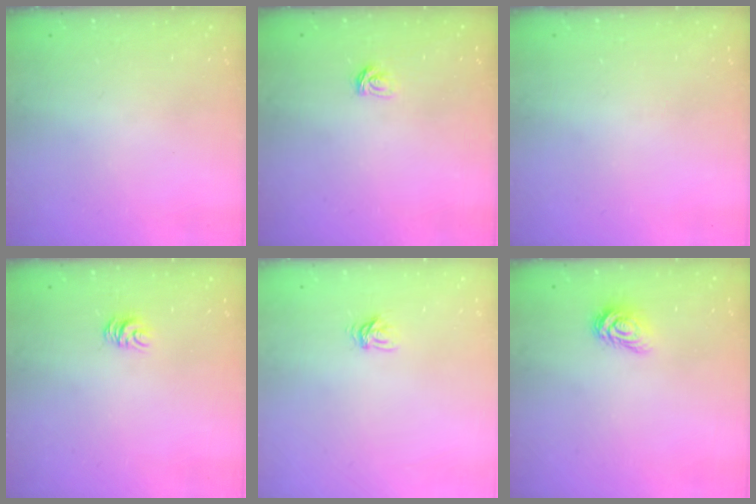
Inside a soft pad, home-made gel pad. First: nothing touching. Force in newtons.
{"total": 3.1, "press": 3.1, "slide": 0.4}
{"total": 0.0}
{"total": 5.3, "press": 5.3, "slide": 0.4}
{"total": 3.8, "press": 3.8, "slide": 0.5}
{"total": 4.2, "press": 4.2, "slide": 0.5}